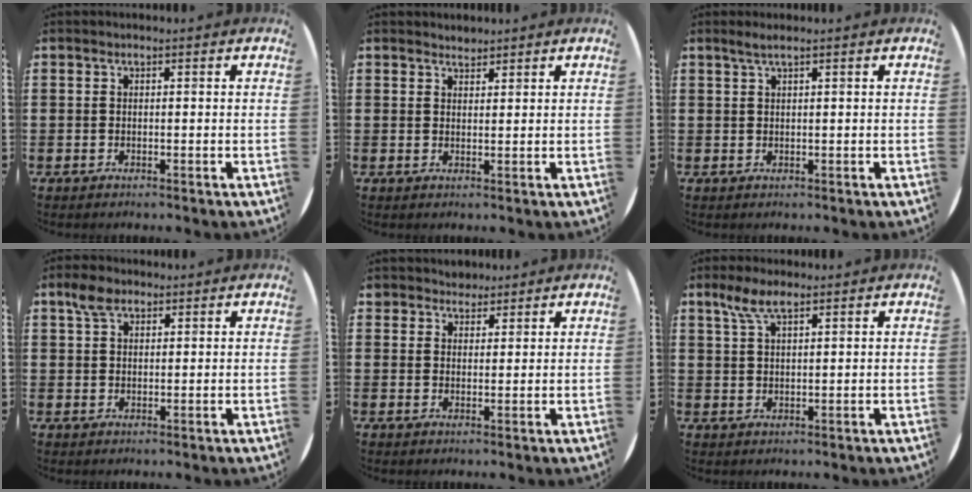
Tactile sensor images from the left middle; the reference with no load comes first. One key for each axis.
{"total": 1.4, "fx": 1.4, "fy": 0.3, "fz": 0.0, "tx": -0.001, "ty": 0.000, "tz": 0.028}
{"total": 1.4, "fx": 0.9, "fy": -0.1, "fz": 1.1, "tx": -0.022, "ty": 0.002, "tz": 0.016}
{"total": 3.3, "fx": 2.3, "fy": 1.8, "fz": 1.6, "tx": -0.027, "ty": 0.004, "tz": 0.041}
{"total": 2.6, "fx": 2.4, "fy": 1.0, "fz": -0.1, "tx": -0.005, "ty": -0.001, "tz": 0.047}
{"total": 4.6, "fx": 3.0, "fy": 1.4, "fz": 3.2, "tx": -0.062, "ty": 0.002, "tz": 0.052}